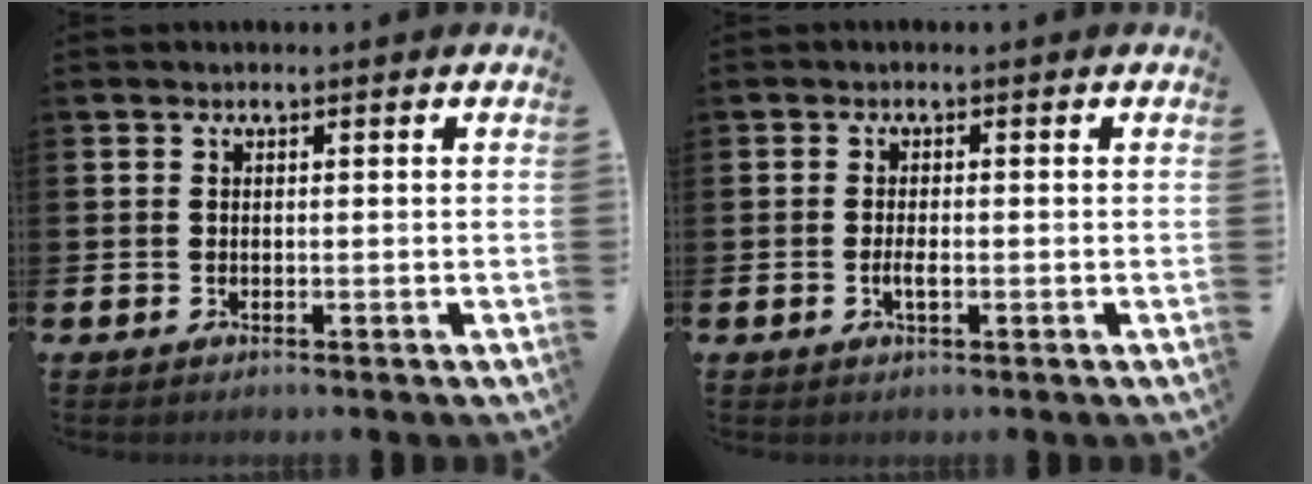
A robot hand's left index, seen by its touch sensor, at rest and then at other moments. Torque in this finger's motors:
{"motor_torque": [0.37, 0.01, 0.05, 0.07]}